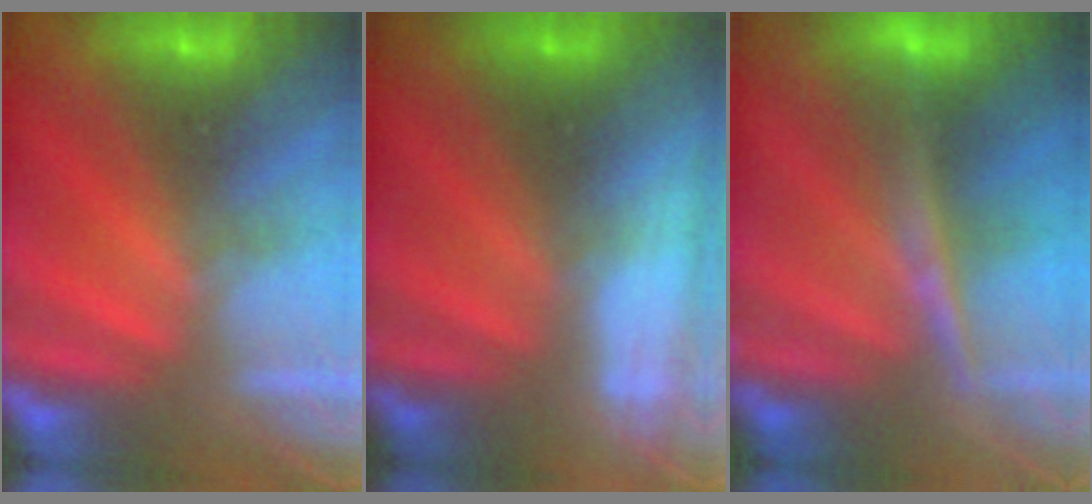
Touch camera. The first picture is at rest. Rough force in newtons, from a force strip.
{"total": 2.8}
{"total": 5.2}